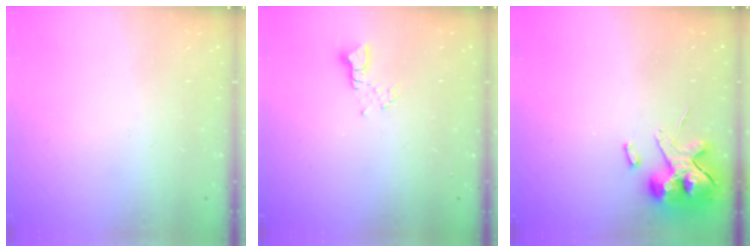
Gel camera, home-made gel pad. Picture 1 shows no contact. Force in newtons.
{"total": 2.3, "press": 2.3, "slide": 0.2}
{"total": 13.7, "press": 13.5, "slide": 2.3}